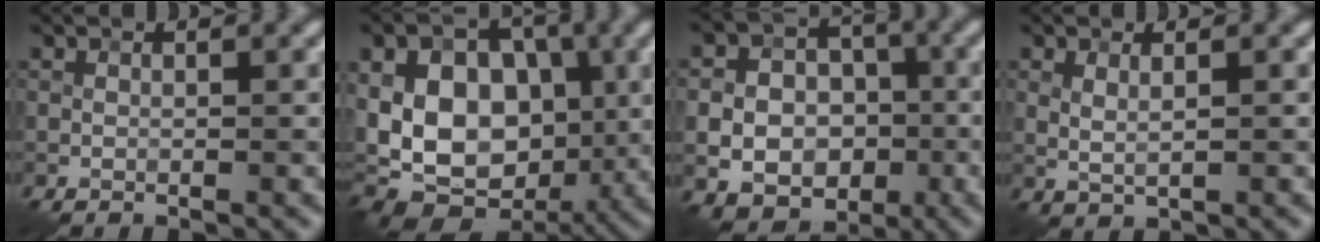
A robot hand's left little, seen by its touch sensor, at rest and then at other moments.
{"total": 15.0, "force": [0.0, 11.0, 10.2], "torque": [-0.168, 0.006, -0.013]}
{"total": 11.4, "force": [-3.3, 9.7, 5.0], "torque": [-0.069, -0.004, -0.071]}
{"total": 1.5, "force": [0.5, 0.5, 1.3], "torque": [-0.032, -0.003, 0.012]}